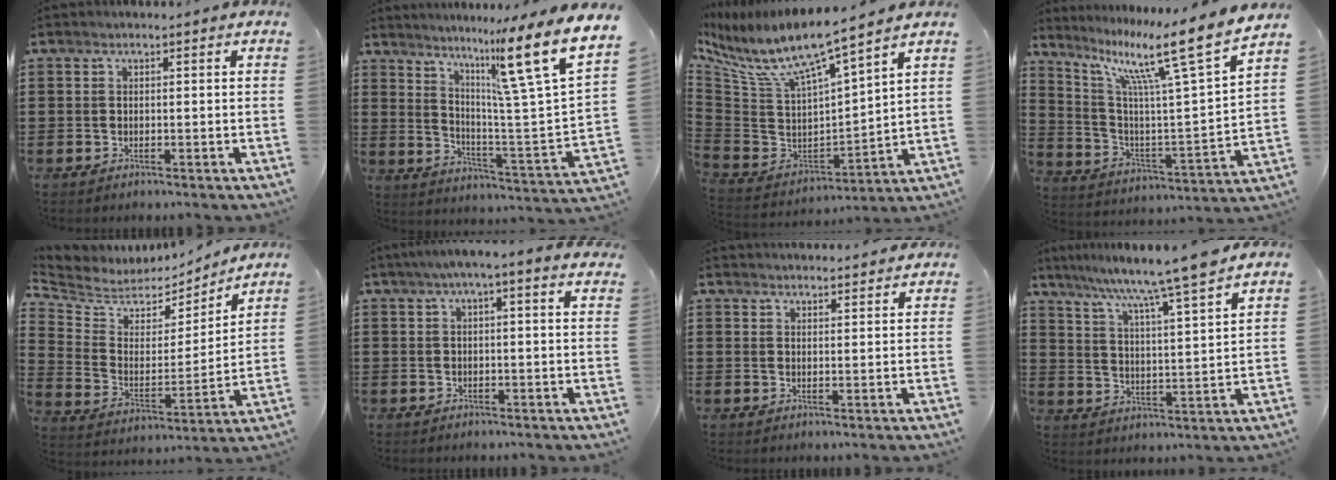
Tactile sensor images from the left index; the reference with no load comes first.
{"total": 13.9, "force": [8.7, 0.3, 10.8], "torque": [-0.185, -0.070, 0.124]}
{"total": 8.3, "force": [6.0, 1.1, 5.5], "torque": [-0.131, -0.049, 0.097]}
{"total": 13.1, "force": [9.1, 0.6, 9.4], "torque": [-0.179, -0.067, 0.131]}
{"total": 5.2, "force": [4.6, 2.3, 0.4], "torque": [-0.046, -0.043, 0.077]}
{"total": 2.3, "force": [1.2, 0.5, 1.9], "torque": [-0.040, 0.005, 0.020]}
{"total": 2.5, "force": [2.5, -0.2, -0.1], "torque": [-0.004, -0.007, 0.049]}
{"total": 8.1, "force": [6.9, -1.6, 4.0], "torque": [-0.103, -0.047, 0.108]}